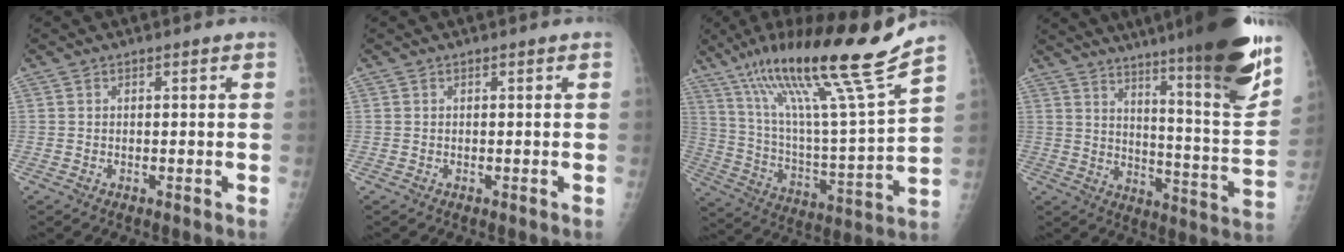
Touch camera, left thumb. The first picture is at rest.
{"total": 0.0}
{"total": 24.8, "force": [16.9, 0.9, 18.2], "torque": [-0.285, -0.062, 0.297]}
{"total": 26.1, "force": [17.9, 2.3, 18.9], "torque": [-0.258, -0.094, 0.259]}